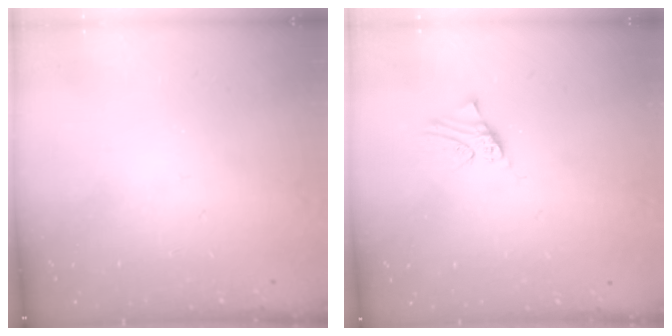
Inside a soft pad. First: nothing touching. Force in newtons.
{"total": 0.8, "press": 0.8, "slide": 0.1}